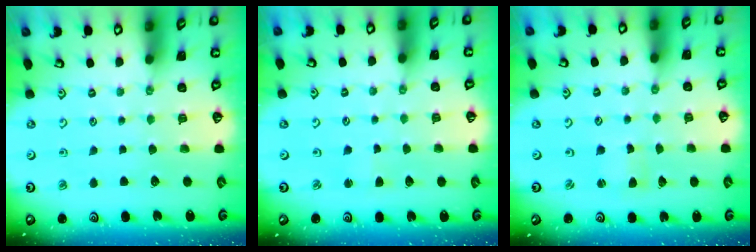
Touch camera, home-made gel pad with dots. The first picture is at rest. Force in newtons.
{"total": 1.4, "press": 1.3, "slide": 0.3}
{"total": 1.0, "press": 1.0, "slide": 0.3}